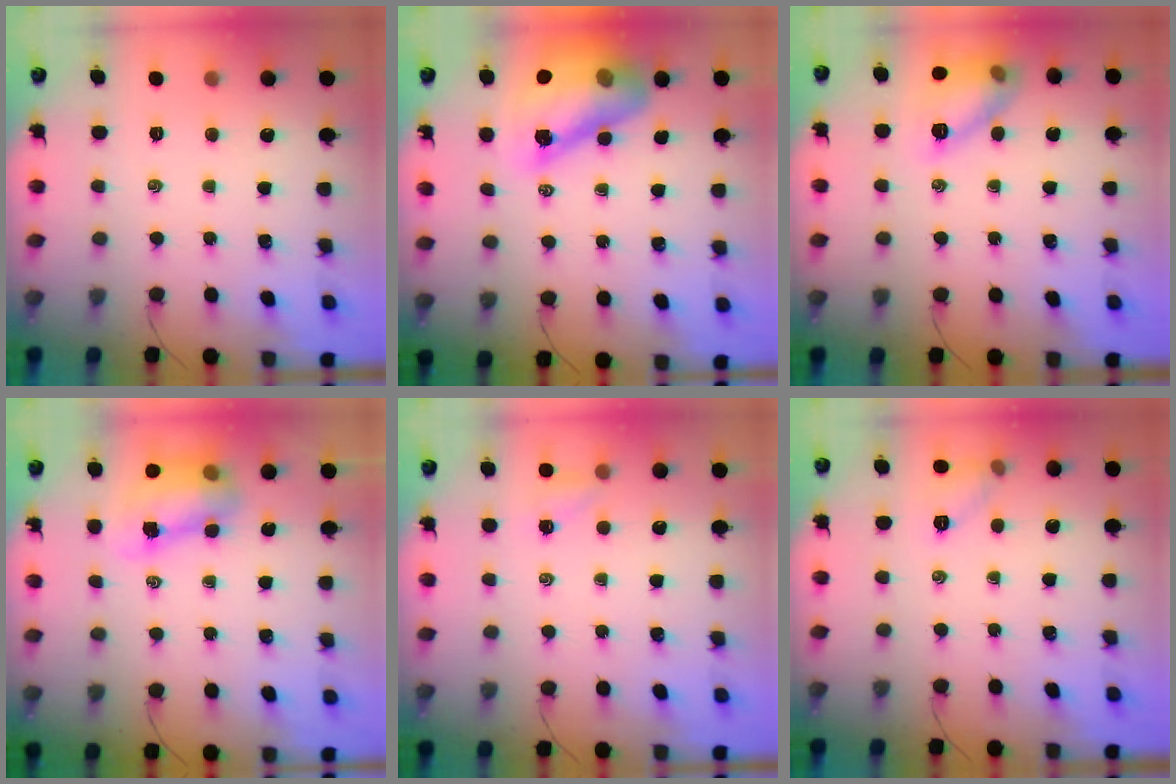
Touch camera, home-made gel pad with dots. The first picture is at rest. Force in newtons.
{"total": 15.9, "press": 15.3, "slide": 4.4}
{"total": 11.9, "press": 11.9, "slide": 0.3}
{"total": 7.9, "press": 7.8, "slide": 1.2}
{"total": 2.4, "press": 2.3, "slide": 0.9}
{"total": 6.3, "press": 6.1, "slide": 1.8}